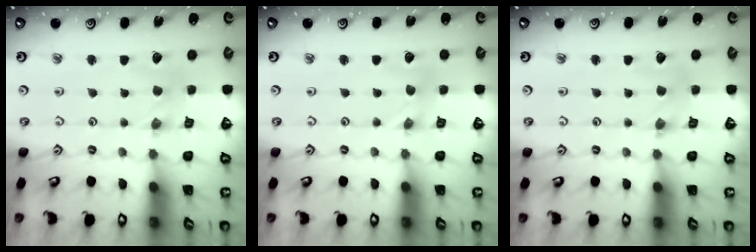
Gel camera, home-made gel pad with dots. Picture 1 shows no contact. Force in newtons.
{"total": 0.0}
{"total": 1.2, "press": 1.1, "slide": 0.3}